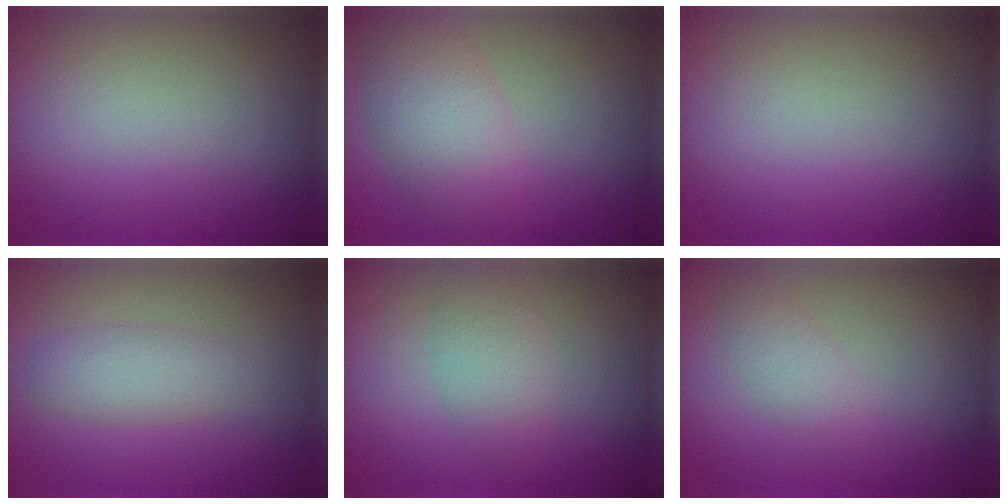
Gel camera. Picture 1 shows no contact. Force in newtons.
{"total": 4.9, "press": 4.9, "slide": 0.2}
{"total": 0.0}
{"total": 2.4, "press": 2.4, "slide": 0.1}
{"total": 2.8, "press": 2.8, "slide": 0.2}
{"total": 1.7, "press": 1.7, "slide": 0.0}